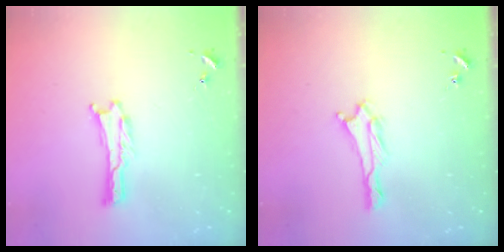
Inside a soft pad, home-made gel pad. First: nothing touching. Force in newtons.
{"total": 1.4, "press": 1.4, "slide": 0.2}